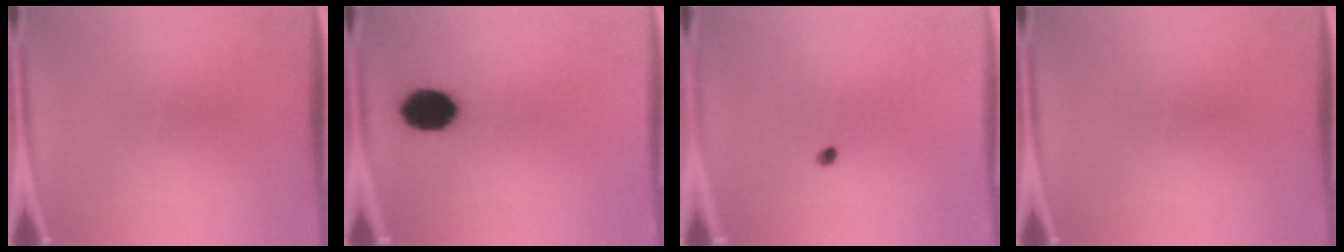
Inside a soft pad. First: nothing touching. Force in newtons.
{"total": 9.8}
{"total": 0.9}
{"total": 0.0}